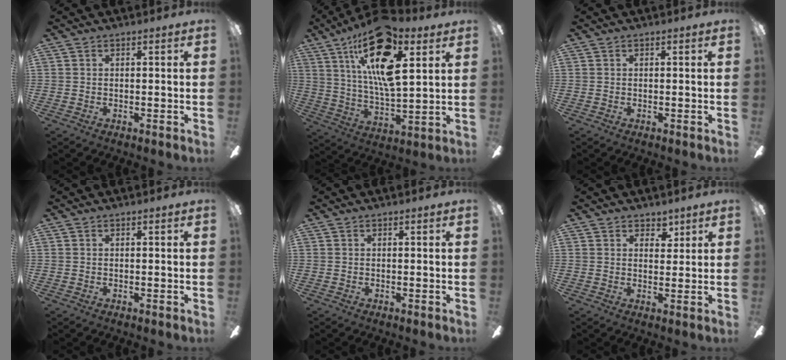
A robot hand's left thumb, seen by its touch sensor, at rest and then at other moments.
{"total": 21.4, "force": [10.9, 7.6, 16.7], "torque": [-0.316, -0.040, 0.174]}
{"total": 0.0}
{"total": 0.0}
{"total": 0.0}
{"total": 3.1, "force": [2.4, 1.8, 0.7], "torque": [0.005, -0.012, 0.039]}